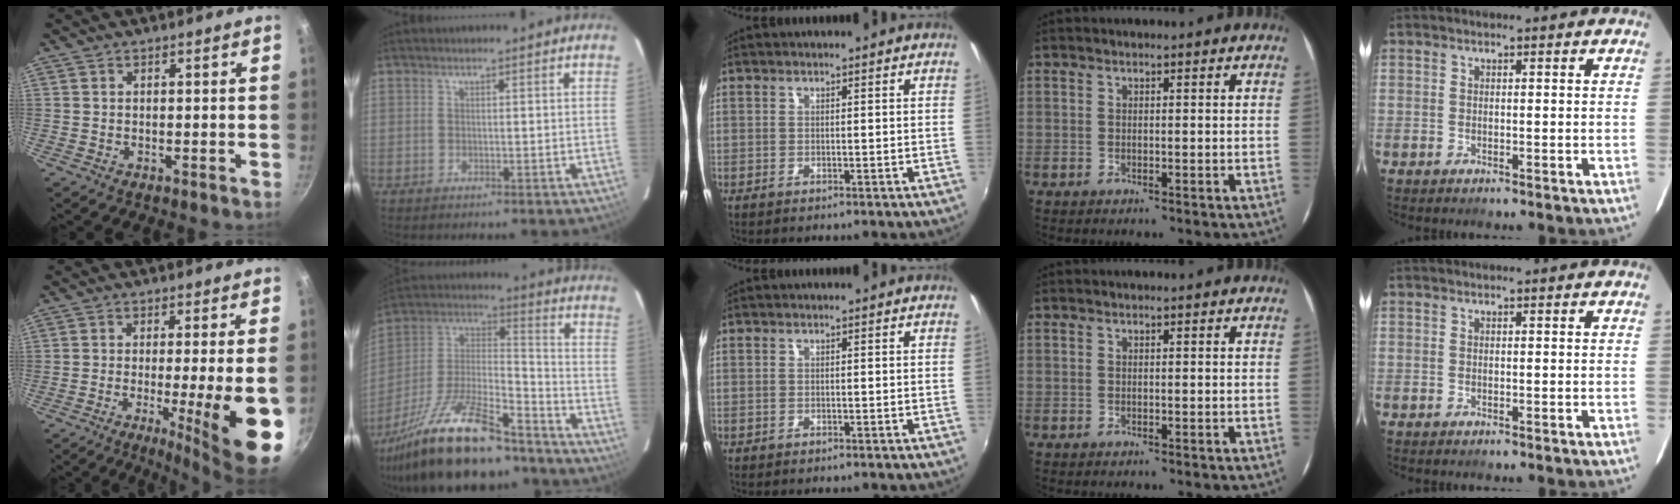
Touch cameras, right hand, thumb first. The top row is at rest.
{"thumb": {"total": 14.2, "force": [-3.8, 1.4, 13.6], "torque": [-0.189, -0.003, -0.049]}, "index": {"total": 26.4, "force": [-19.3, 8.2, 15.9], "torque": [-0.308, -0.009, -0.312]}}